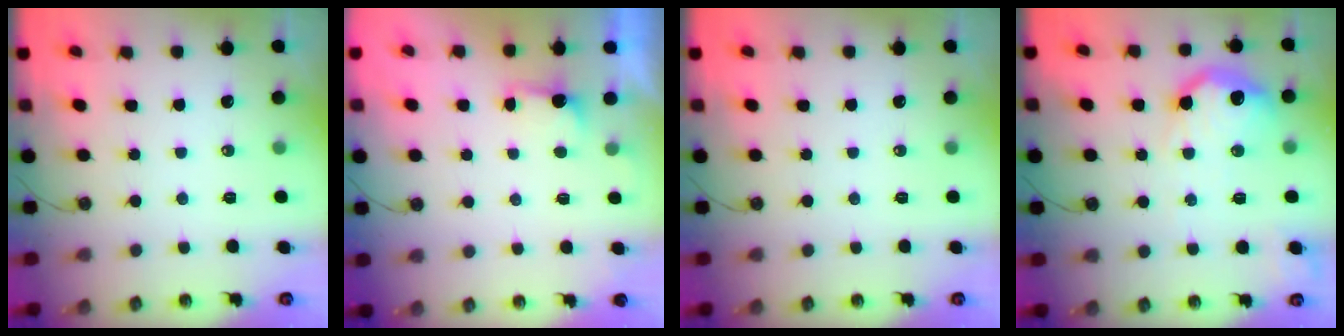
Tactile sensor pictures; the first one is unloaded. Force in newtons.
{"total": 1.3, "press": 0.9, "slide": 0.8}
{"total": 0.0}
{"total": 16.9, "press": 16.8, "slide": 1.0}